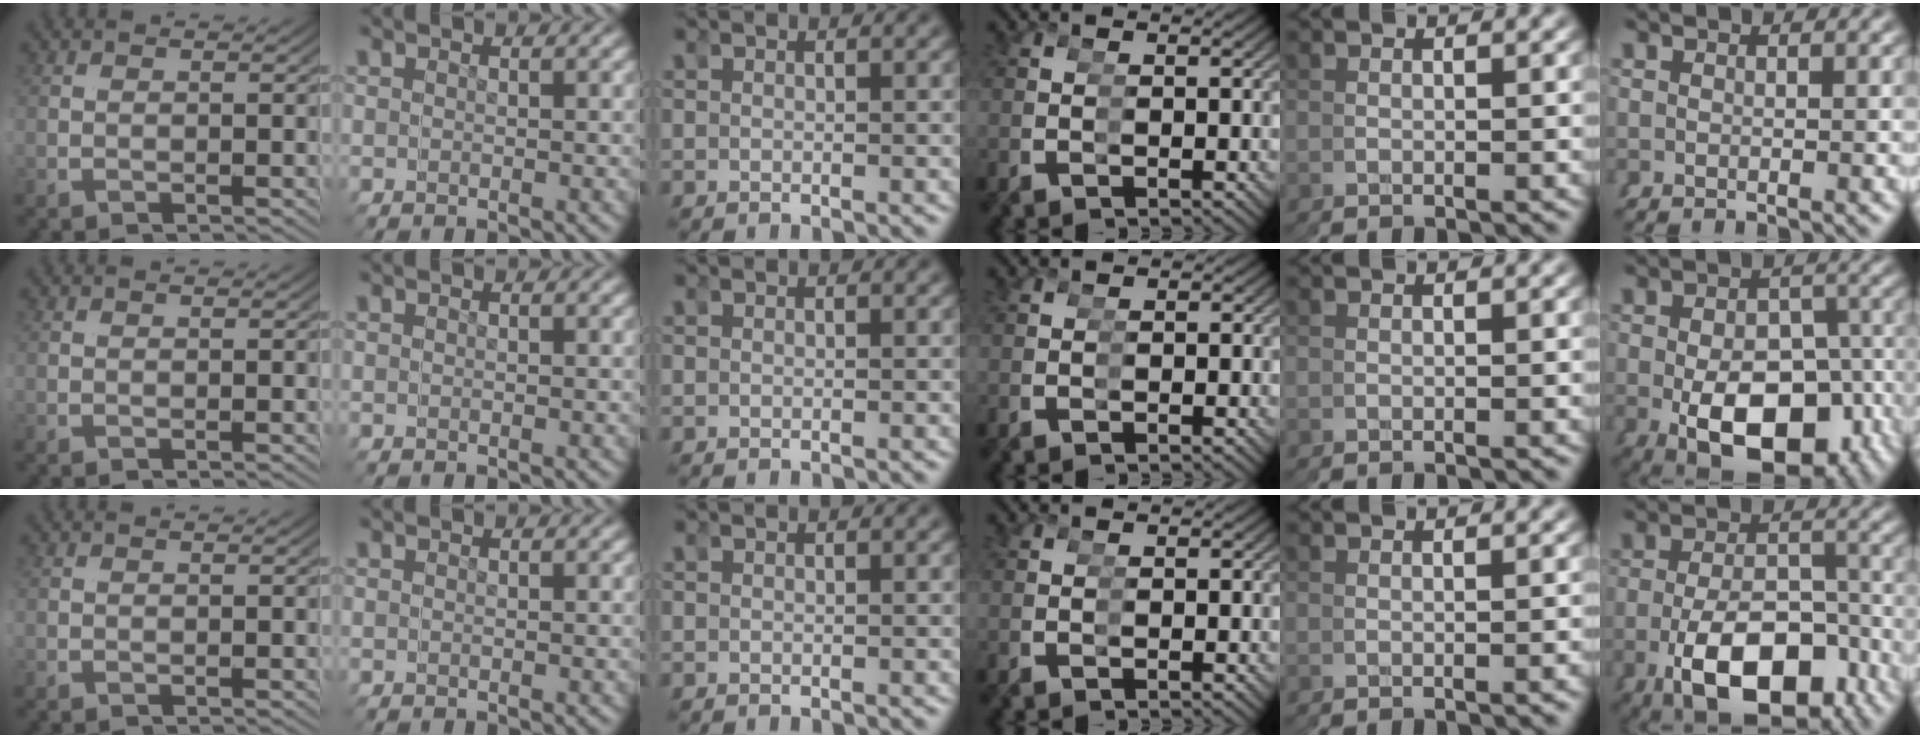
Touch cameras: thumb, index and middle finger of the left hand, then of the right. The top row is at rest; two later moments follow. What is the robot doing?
{"motion": "grasp_and_lifting", "object": "tape"}